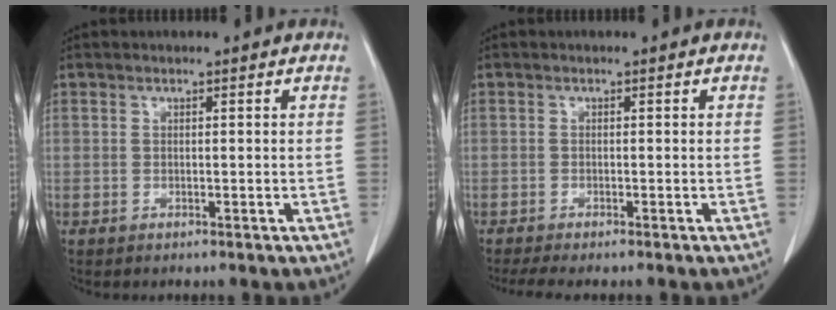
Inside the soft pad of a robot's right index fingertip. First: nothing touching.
{"total": 3.6, "force": [-3.0, 0.3, 2.0], "torque": [-0.029, -0.009, -0.047]}